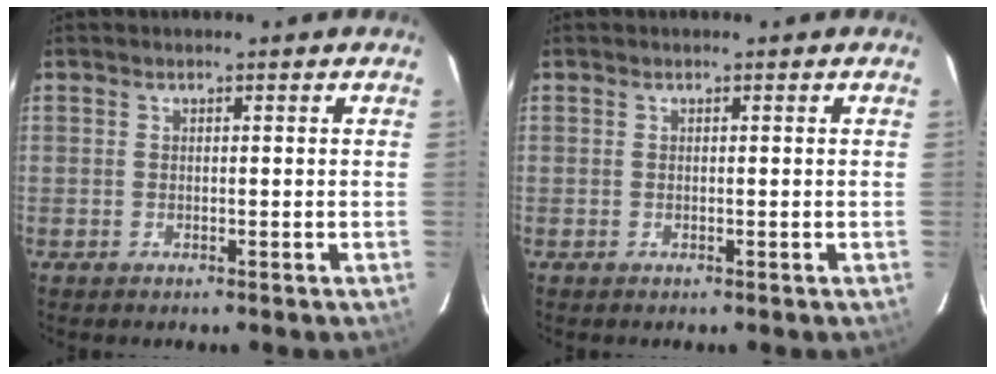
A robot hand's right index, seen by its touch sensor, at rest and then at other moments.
{"total": 0.0}